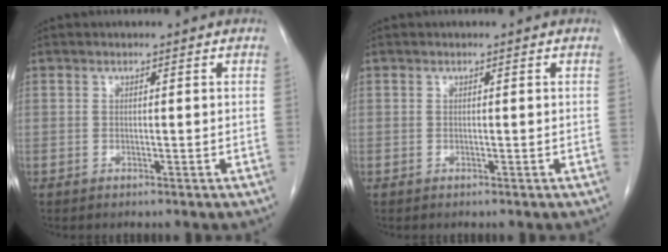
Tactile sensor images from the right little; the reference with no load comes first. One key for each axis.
{"total": 0.0}